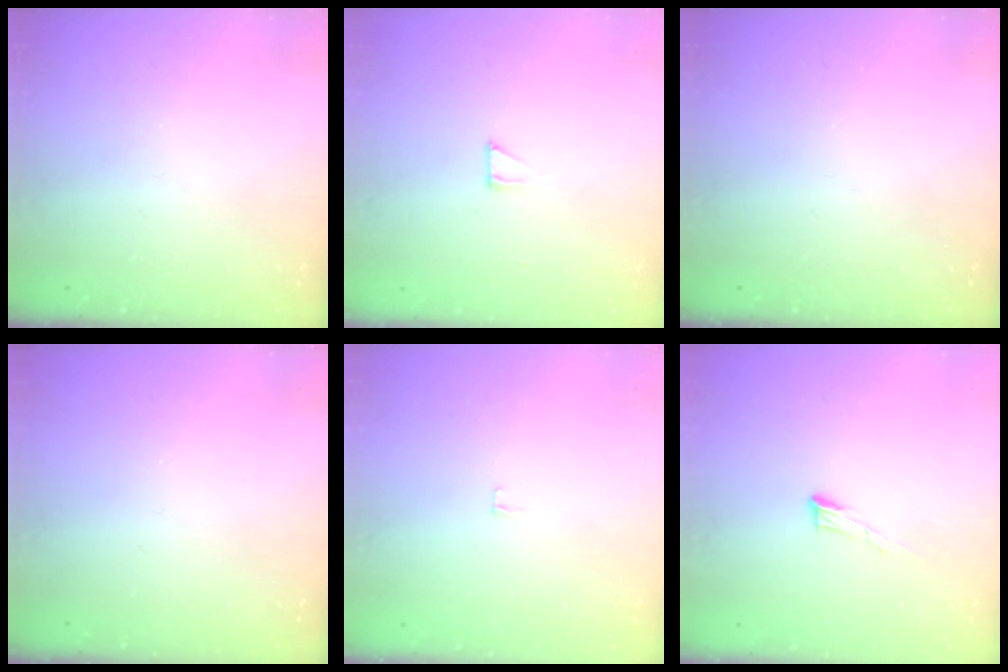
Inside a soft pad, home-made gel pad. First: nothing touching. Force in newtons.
{"total": 3.6, "press": 3.6, "slide": 0.3}
{"total": 0.0}
{"total": 0.0}
{"total": 3.4, "press": 3.4, "slide": 0.3}
{"total": 5.7, "press": 5.7, "slide": 0.3}